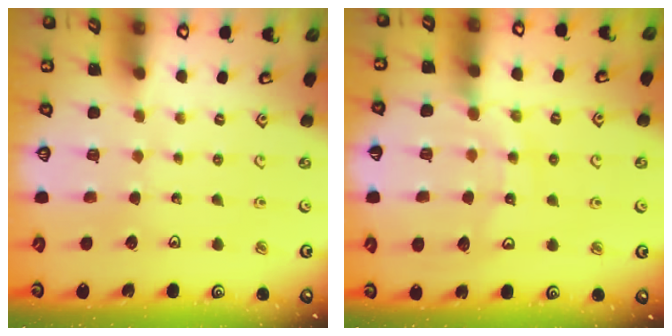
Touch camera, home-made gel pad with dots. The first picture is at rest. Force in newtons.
{"total": 12.9, "press": 12.8, "slide": 1.5}